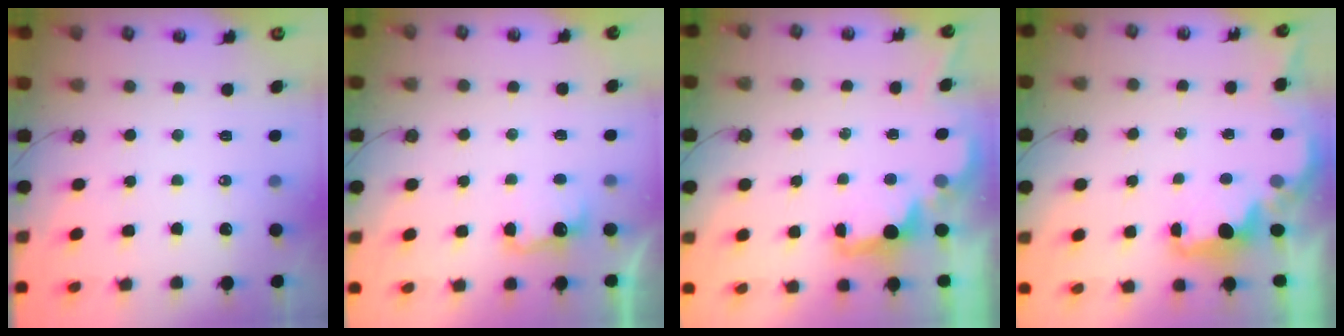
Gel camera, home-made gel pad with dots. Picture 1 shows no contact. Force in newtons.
{"total": 3.6, "press": 3.5, "slide": 0.9}
{"total": 2.0, "press": 1.9, "slide": 0.8}
{"total": 1.9, "press": 1.8, "slide": 0.7}